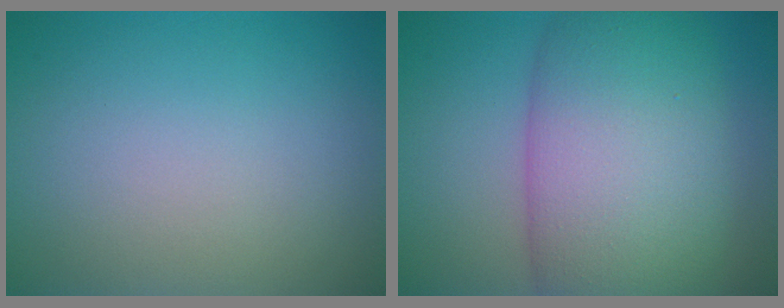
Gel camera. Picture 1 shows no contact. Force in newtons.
{"total": 12.5, "press": 12.5, "slide": 0.2}